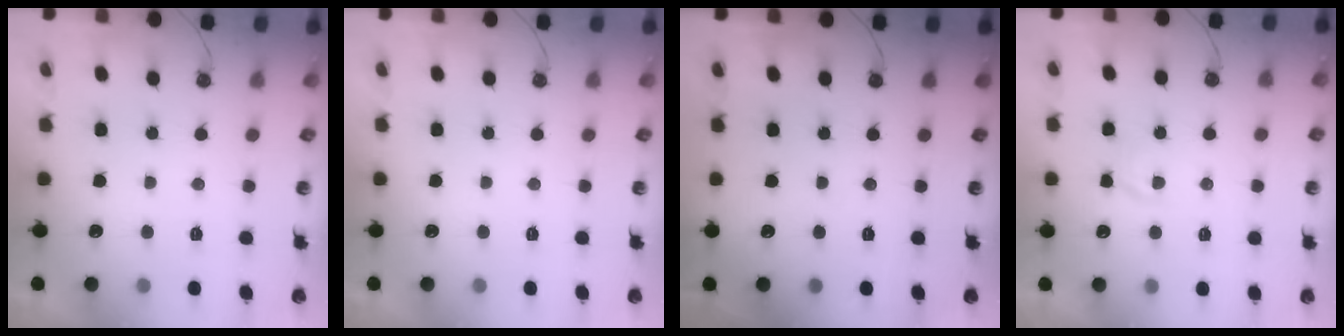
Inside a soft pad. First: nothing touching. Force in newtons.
{"total": 0.0}
{"total": 0.0}
{"total": 3.7, "press": 3.7, "slide": 0.5}